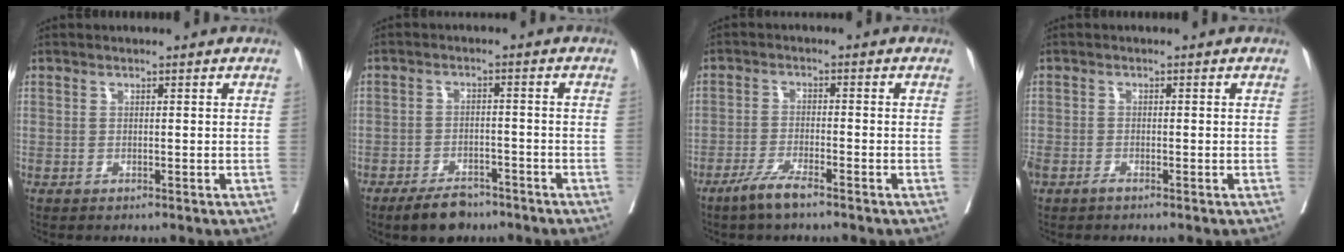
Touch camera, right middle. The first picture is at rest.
{"total": 6.0, "force": [-4.6, 2.8, 2.7], "torque": [-0.045, 0.000, -0.072]}
{"total": 4.5, "force": [-3.3, 0.2, 3.0], "torque": [-0.061, -0.008, -0.065]}
{"total": 2.5, "force": [-1.8, 1.2, 1.3], "torque": [-0.029, -0.004, -0.032]}